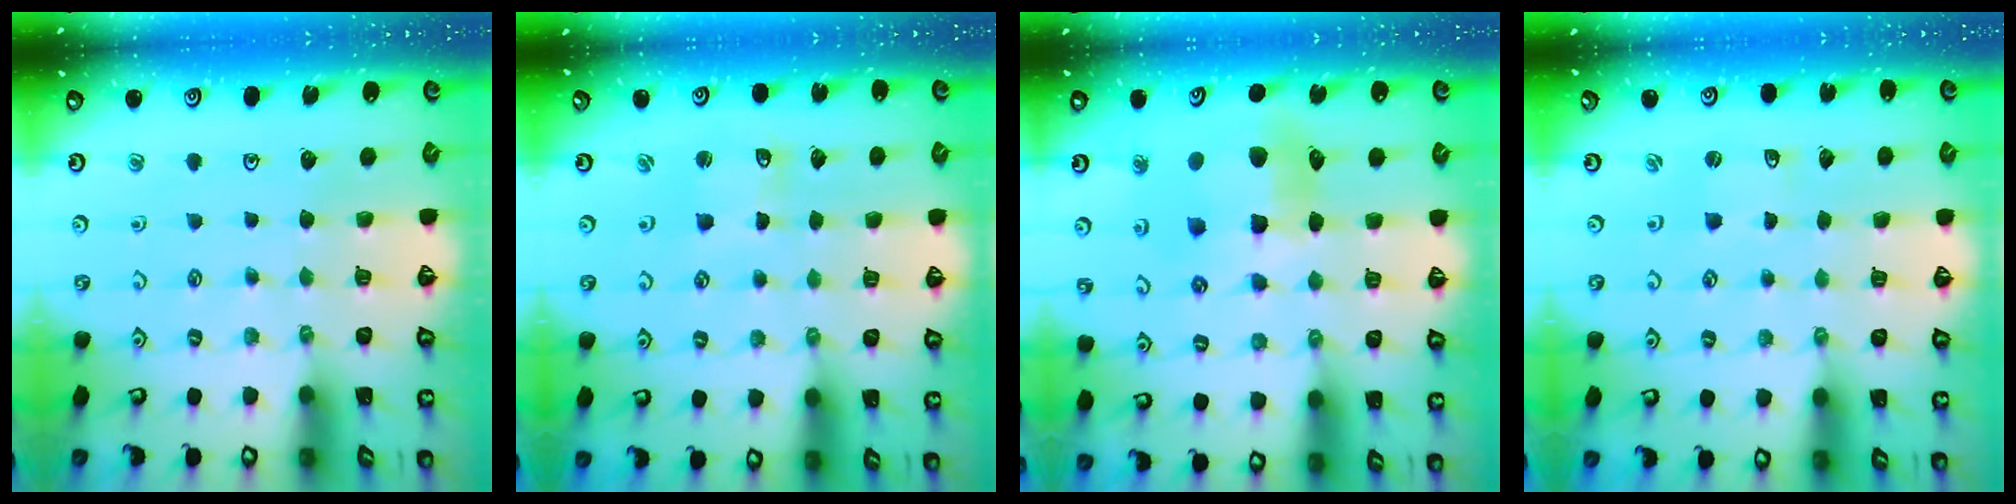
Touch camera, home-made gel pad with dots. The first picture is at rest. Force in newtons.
{"total": 2.6, "press": 2.6, "slide": 0.2}
{"total": 11.8, "press": 11.6, "slide": 1.8}
{"total": 2.3, "press": 2.2, "slide": 0.4}